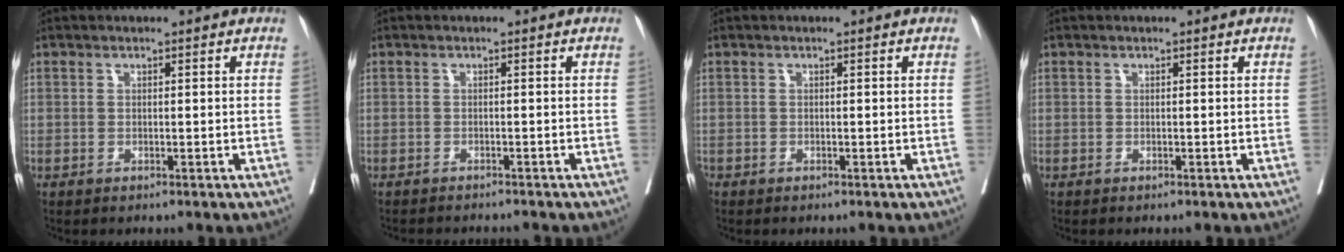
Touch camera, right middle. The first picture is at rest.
{"total": 4.4, "force": [-4.2, 0.2, 1.0], "torque": [-0.005, -0.009, -0.058]}
{"total": 0.0}
{"total": 0.0}